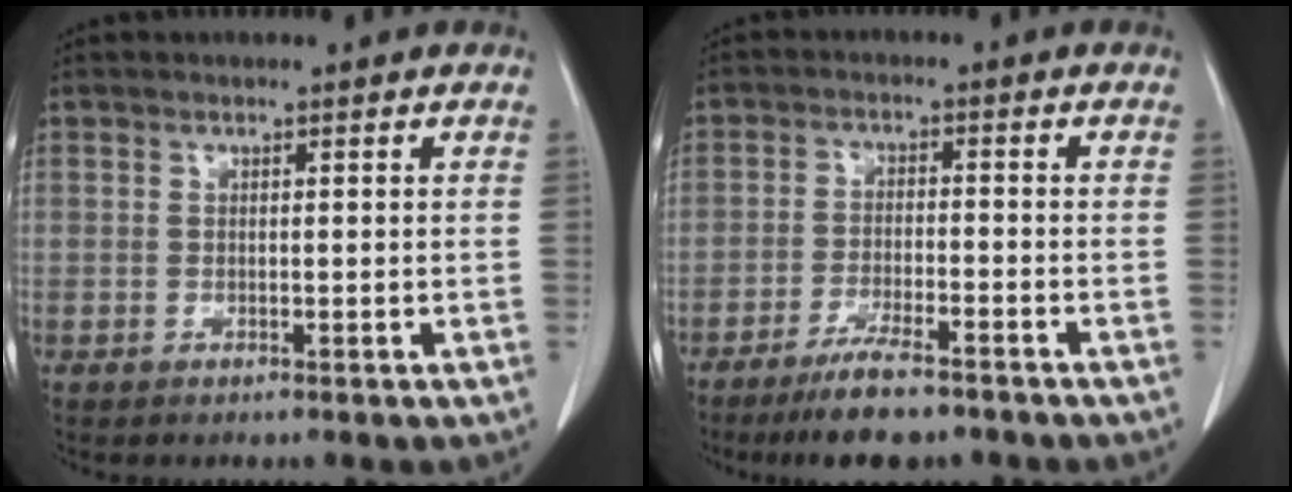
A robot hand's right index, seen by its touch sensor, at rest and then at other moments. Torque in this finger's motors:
{"motor_torque": [0.54, -0.51, 0.15, 0.09]}